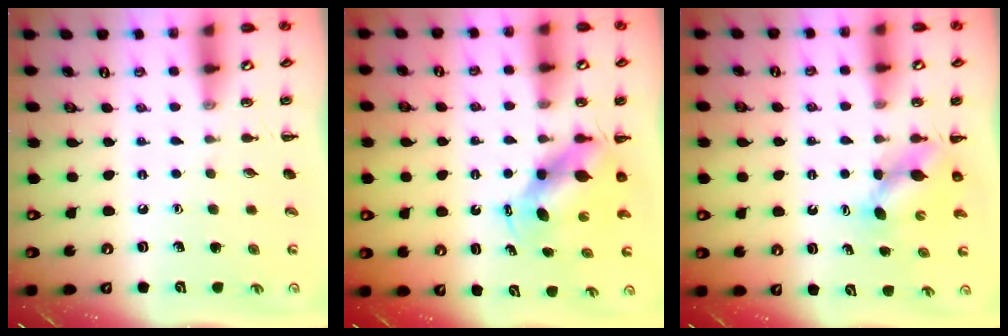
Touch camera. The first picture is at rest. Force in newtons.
{"total": 5.5, "press": 5.3, "slide": 1.6}
{"total": 4.7, "press": 4.7, "slide": 0.4}